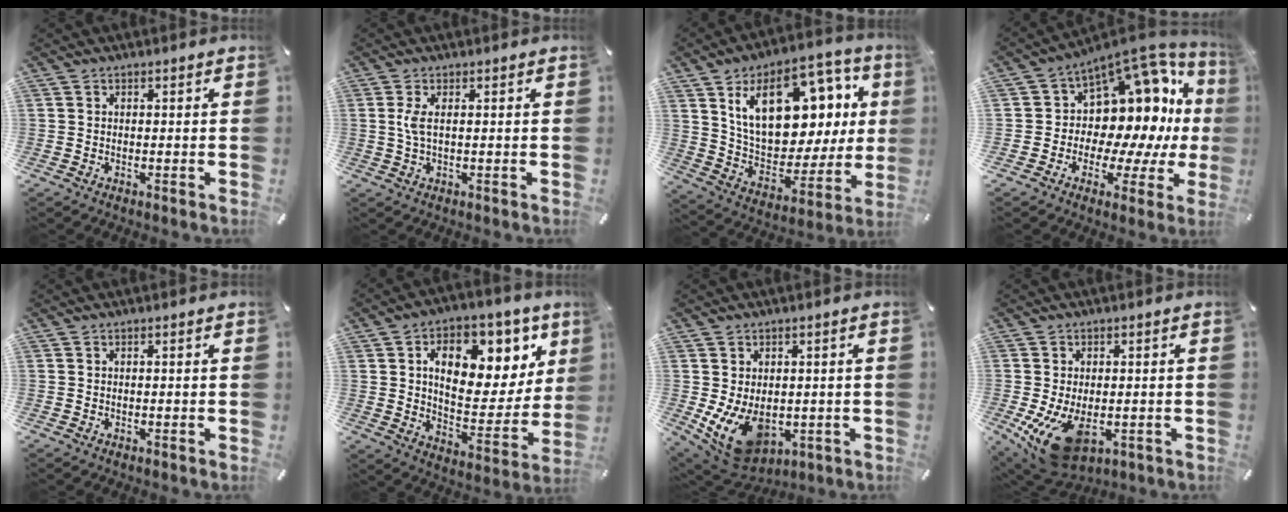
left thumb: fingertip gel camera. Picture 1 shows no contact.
{"total": 3.2, "force": [0.6, 0.8, 3.0], "torque": [-0.069, -0.001, 0.007]}
{"total": 22.0, "force": [9.2, 13.1, 15.0], "torque": [-0.233, -0.037, 0.163]}
{"total": 14.0, "force": [5.3, 10.0, 8.1], "torque": [-0.095, -0.083, 0.094]}
{"total": 0.0}
{"total": 16.8, "force": [7.5, 10.5, 10.8], "torque": [-0.148, -0.045, 0.125]}
{"total": 12.0, "force": [-2.7, 8.8, 7.7], "torque": [-0.140, 0.003, -0.040]}
{"total": 11.1, "force": [-3.1, 6.7, 8.2], "torque": [-0.162, -0.005, -0.051]}